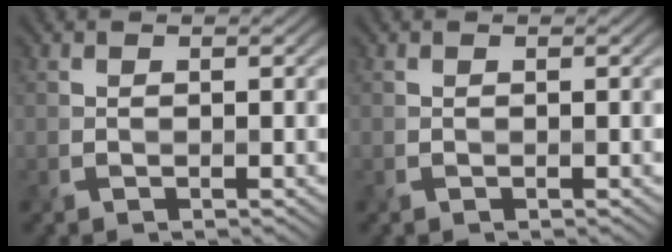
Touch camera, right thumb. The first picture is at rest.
{"total": 0.0}